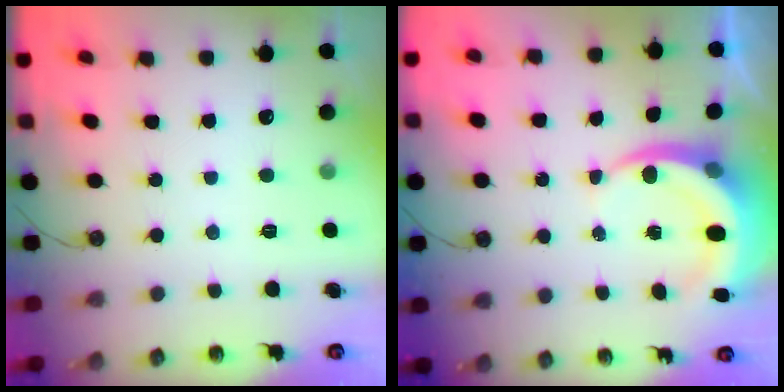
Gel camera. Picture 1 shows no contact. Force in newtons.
{"total": 7.2, "press": 7.2, "slide": 0.9}